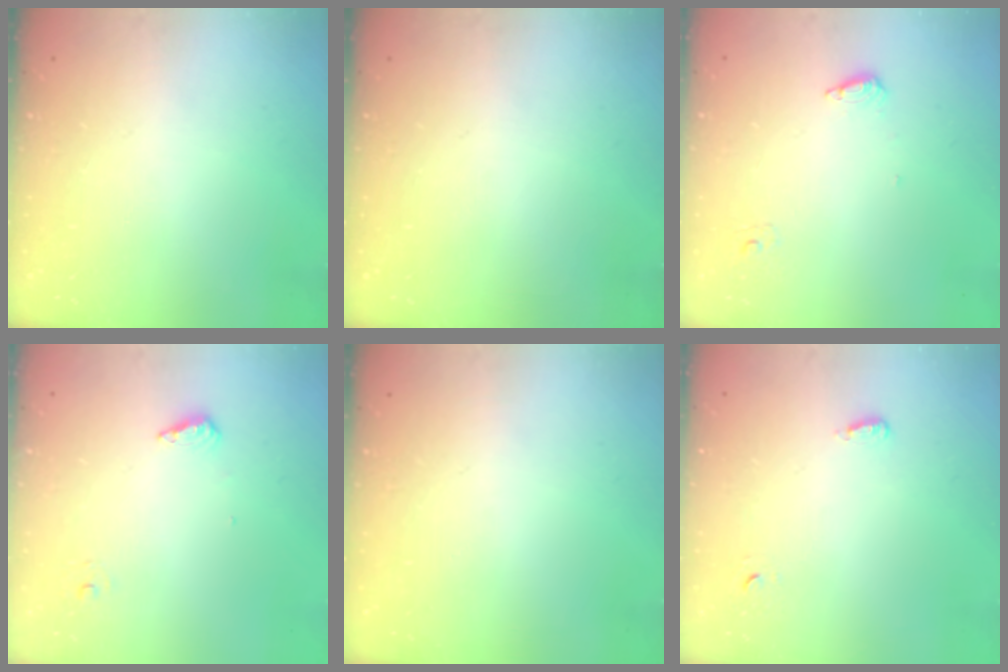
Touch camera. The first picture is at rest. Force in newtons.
{"total": 0.0}
{"total": 7.0, "press": 7.0, "slide": 0.5}
{"total": 5.9, "press": 5.8, "slide": 1.4}
{"total": 0.0}
{"total": 3.2, "press": 2.9, "slide": 1.4}